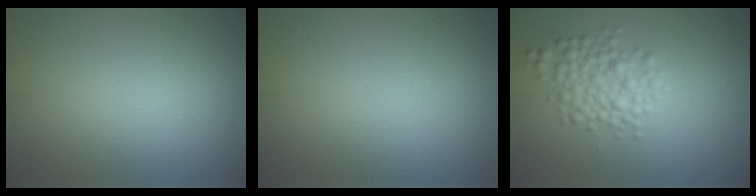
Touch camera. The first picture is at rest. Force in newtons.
{"total": 0.0}
{"total": 3.7, "press": 3.7, "slide": 0.1}